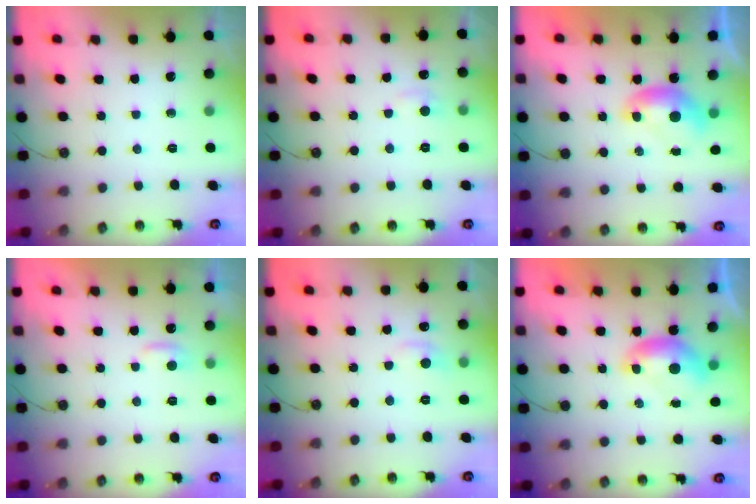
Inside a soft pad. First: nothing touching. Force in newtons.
{"total": 1.8, "press": 1.6, "slide": 0.6}
{"total": 0.0}
{"total": 2.0, "press": 2.0, "slide": 0.3}
{"total": 1.3, "press": 0.9, "slide": 0.9}
{"total": 0.0}